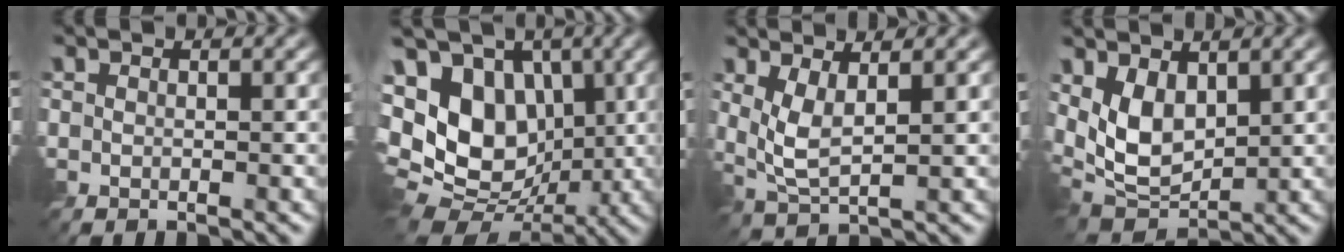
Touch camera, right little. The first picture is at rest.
{"total": 12.8, "force": [0.6, 9.6, 8.5], "torque": [-0.173, 0.006, 0.011]}
{"total": 3.1, "force": [0.9, 1.0, 2.8], "torque": [-0.063, -0.009, 0.020]}
{"total": 5.6, "force": [1.6, 3.2, 4.3], "torque": [-0.091, -0.011, 0.027]}